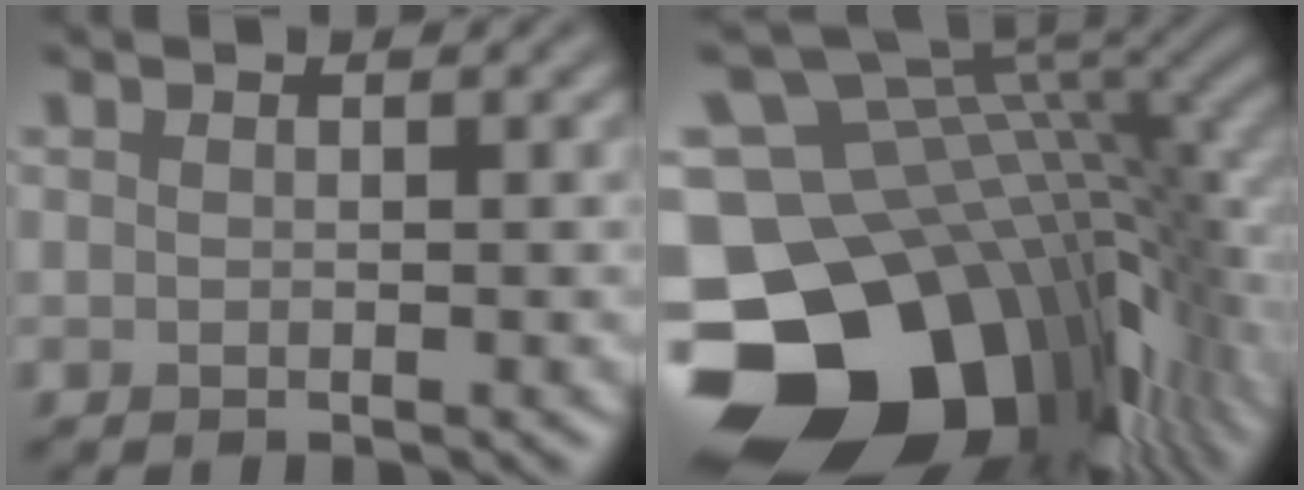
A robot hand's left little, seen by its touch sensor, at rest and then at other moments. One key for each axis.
{"total": 18.9, "fx": -5.5, "fy": 13.1, "fz": 12.4, "tx": -0.219, "ty": 0.002, "tz": -0.062}